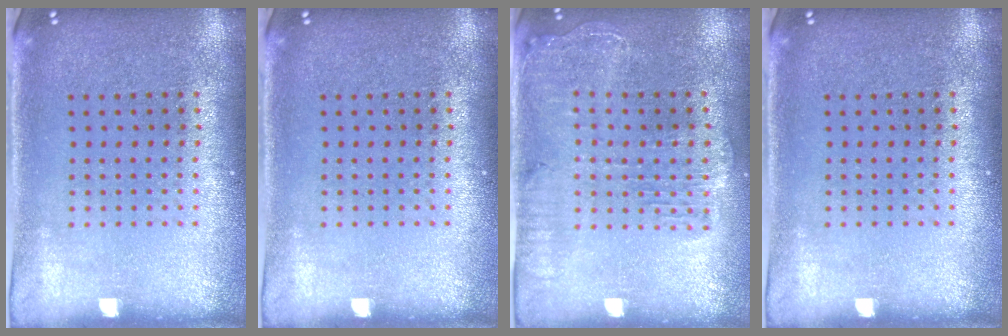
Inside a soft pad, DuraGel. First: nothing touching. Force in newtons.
{"total": 0.0}
{"total": 1.7, "press": 1.6, "slide": 0.6}
{"total": 0.0}